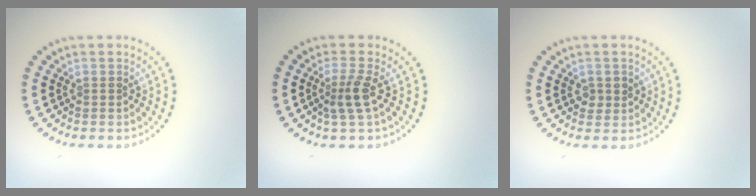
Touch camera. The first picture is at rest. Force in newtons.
{"total": 2.2, "press": 1.8, "slide": 1.4}
{"total": 1.4, "press": 1.4, "slide": 0.4}